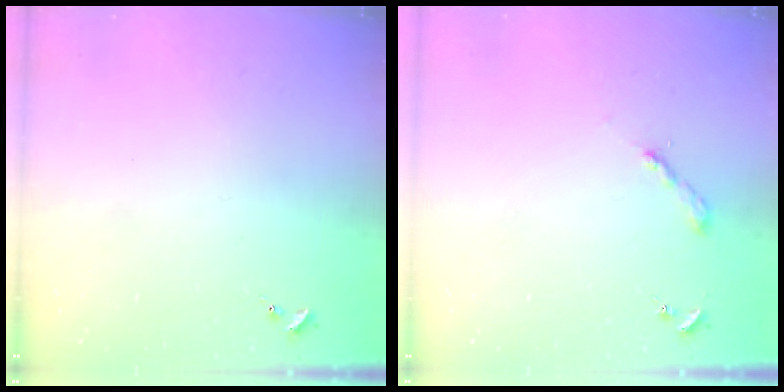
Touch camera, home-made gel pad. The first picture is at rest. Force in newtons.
{"total": 2.0, "press": 2.0, "slide": 0.2}